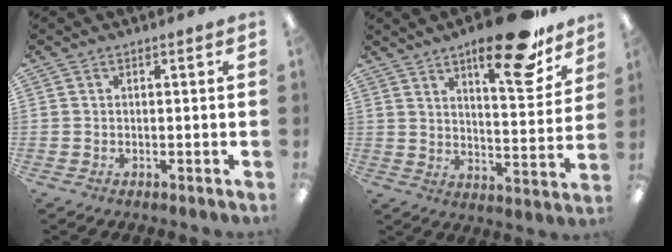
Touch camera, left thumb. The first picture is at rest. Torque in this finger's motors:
{"motor_torque": [0.29, 0.49, 1.16, -1.61, 0.09]}